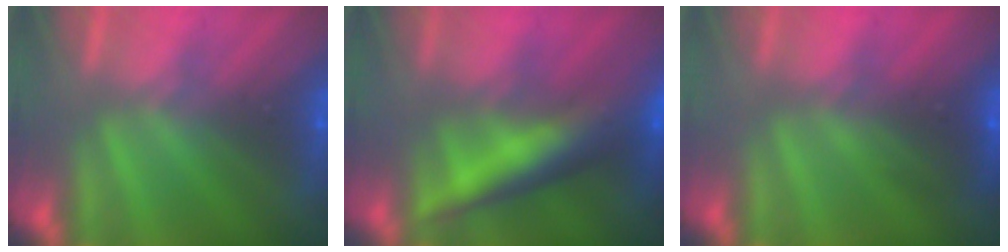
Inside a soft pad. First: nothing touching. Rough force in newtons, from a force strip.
{"total": 13.7}
{"total": 2.6}